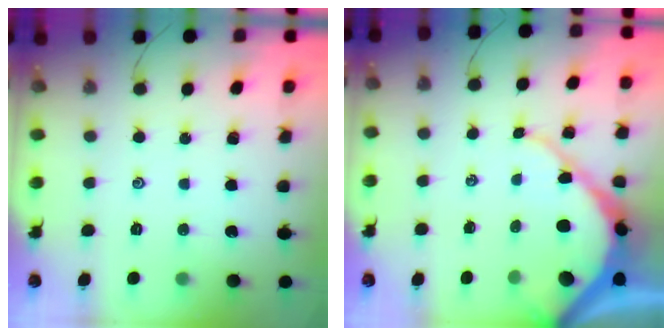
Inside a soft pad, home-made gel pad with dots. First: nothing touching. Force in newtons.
{"total": 10.4, "press": 10.3, "slide": 1.0}